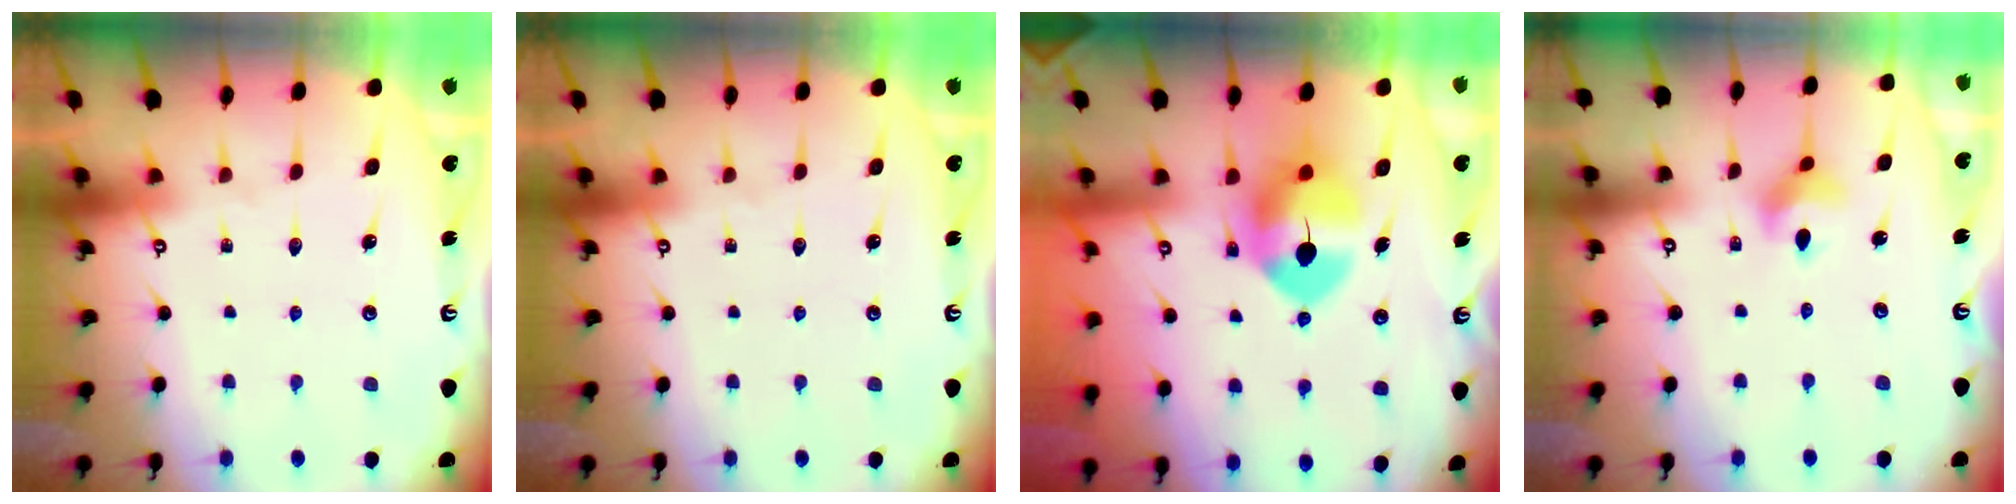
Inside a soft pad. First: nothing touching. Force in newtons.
{"total": 0.0}
{"total": 9.4, "press": 9.2, "slide": 1.6}
{"total": 6.7, "press": 6.5, "slide": 1.6}